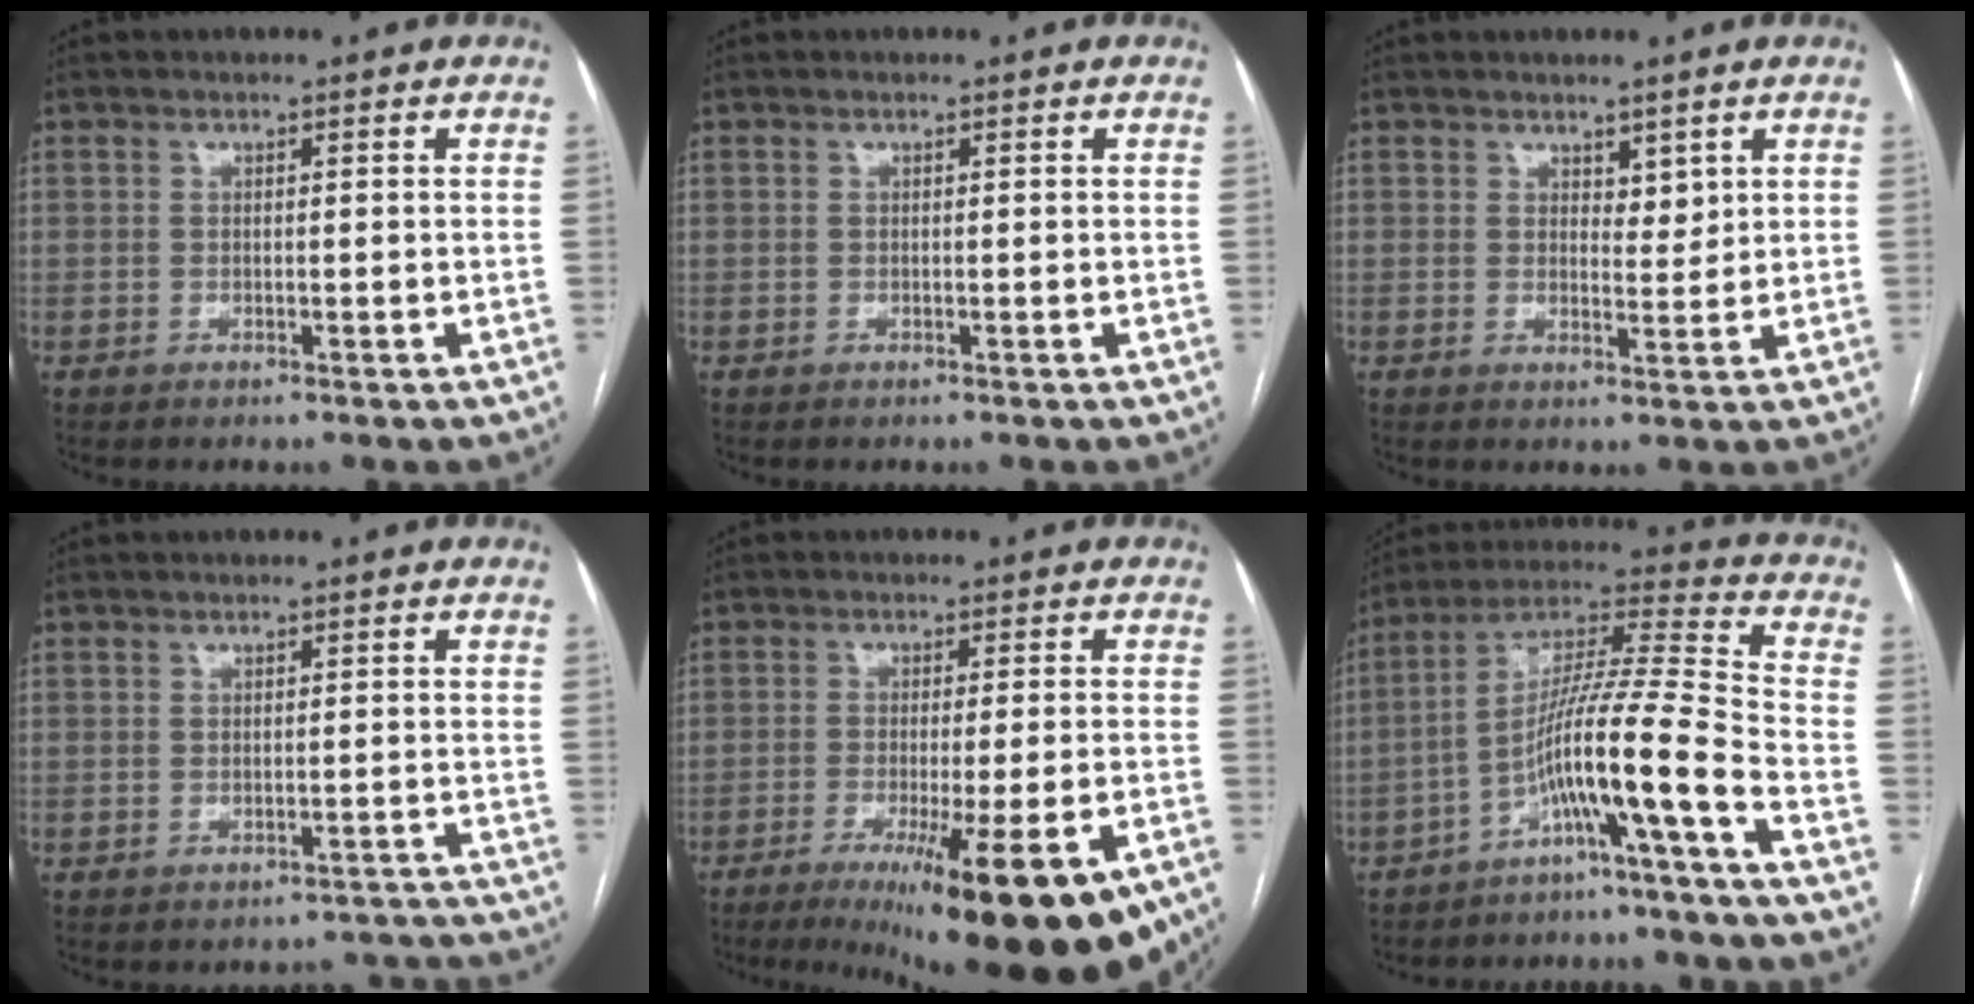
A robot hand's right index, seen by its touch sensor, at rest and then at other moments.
{"total": 0.0}
{"total": 2.3, "force": [1.5, 1.2, 1.2], "torque": [-0.015, -0.007, 0.030]}
{"total": 3.8, "force": [-3.3, 1.7, -0.9], "torque": [0.024, 0.028, -0.033]}
{"total": 18.9, "force": [-11.3, 2.1, 15.0], "torque": [-0.147, -0.033, -0.164]}
{"total": 12.6, "force": [-6.4, -1.7, 10.7], "torque": [-0.202, 0.014, -0.118]}